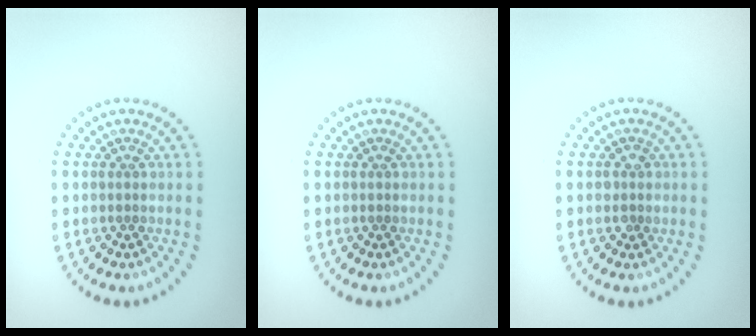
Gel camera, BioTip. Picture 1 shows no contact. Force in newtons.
{"total": 0.0}
{"total": 1.1, "press": 1.1, "slide": 0.2}